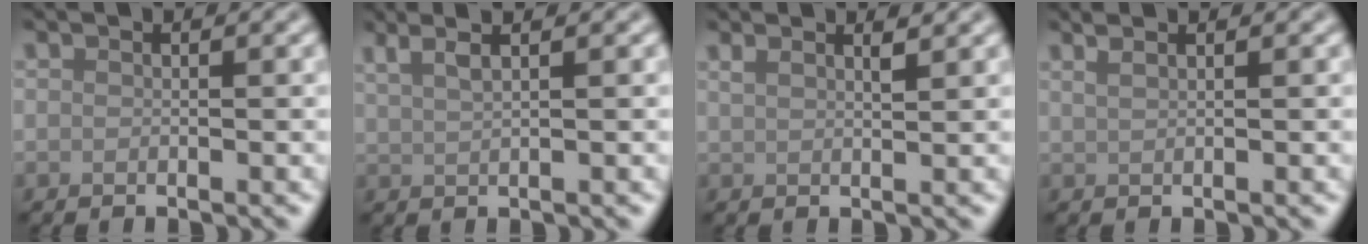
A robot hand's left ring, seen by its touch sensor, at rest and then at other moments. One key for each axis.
{"total": 3.6, "fx": 2.4, "fy": 1.3, "fz": 2.3, "tx": -0.023, "ty": 0.014, "tz": 0.016}
{"total": 1.8, "fx": 1.3, "fy": 0.5, "fz": 1.2, "tx": -0.012, "ty": 0.003, "tz": 0.017}
{"total": 2.4, "fx": 1.6, "fy": 1.1, "fz": 1.4, "tx": -0.007, "ty": 0.003, "tz": 0.001}